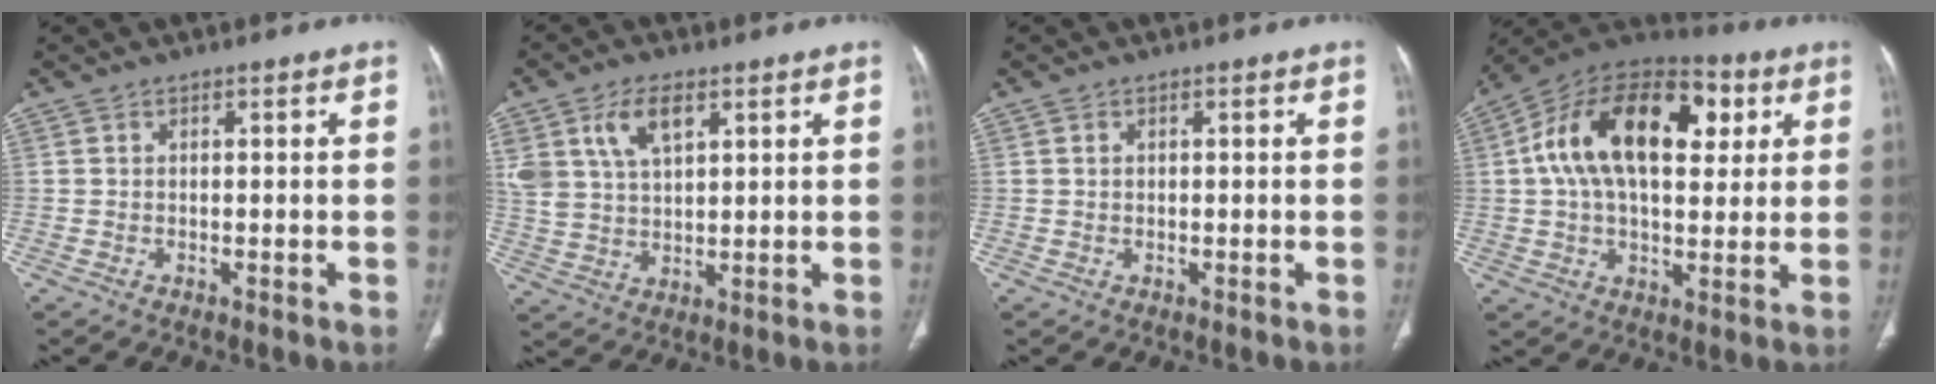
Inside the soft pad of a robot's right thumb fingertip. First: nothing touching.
{"total": 9.1, "force": [4.4, 4.9, 6.3], "torque": [-0.115, -0.012, 0.090]}
{"total": 0.5, "force": [0.2, 0.4, 0.3], "torque": [-0.006, 0.001, 0.004]}
{"total": 22.6, "force": [5.7, 12.8, 17.7], "torque": [-0.284, 0.022, 0.084]}